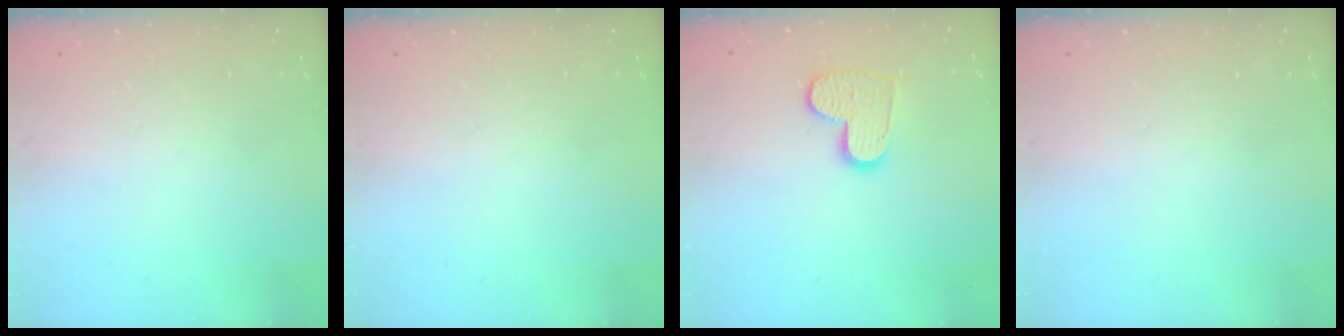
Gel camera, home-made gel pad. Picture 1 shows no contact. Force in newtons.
{"total": 0.0}
{"total": 10.4, "press": 10.4, "slide": 0.7}
{"total": 0.0}